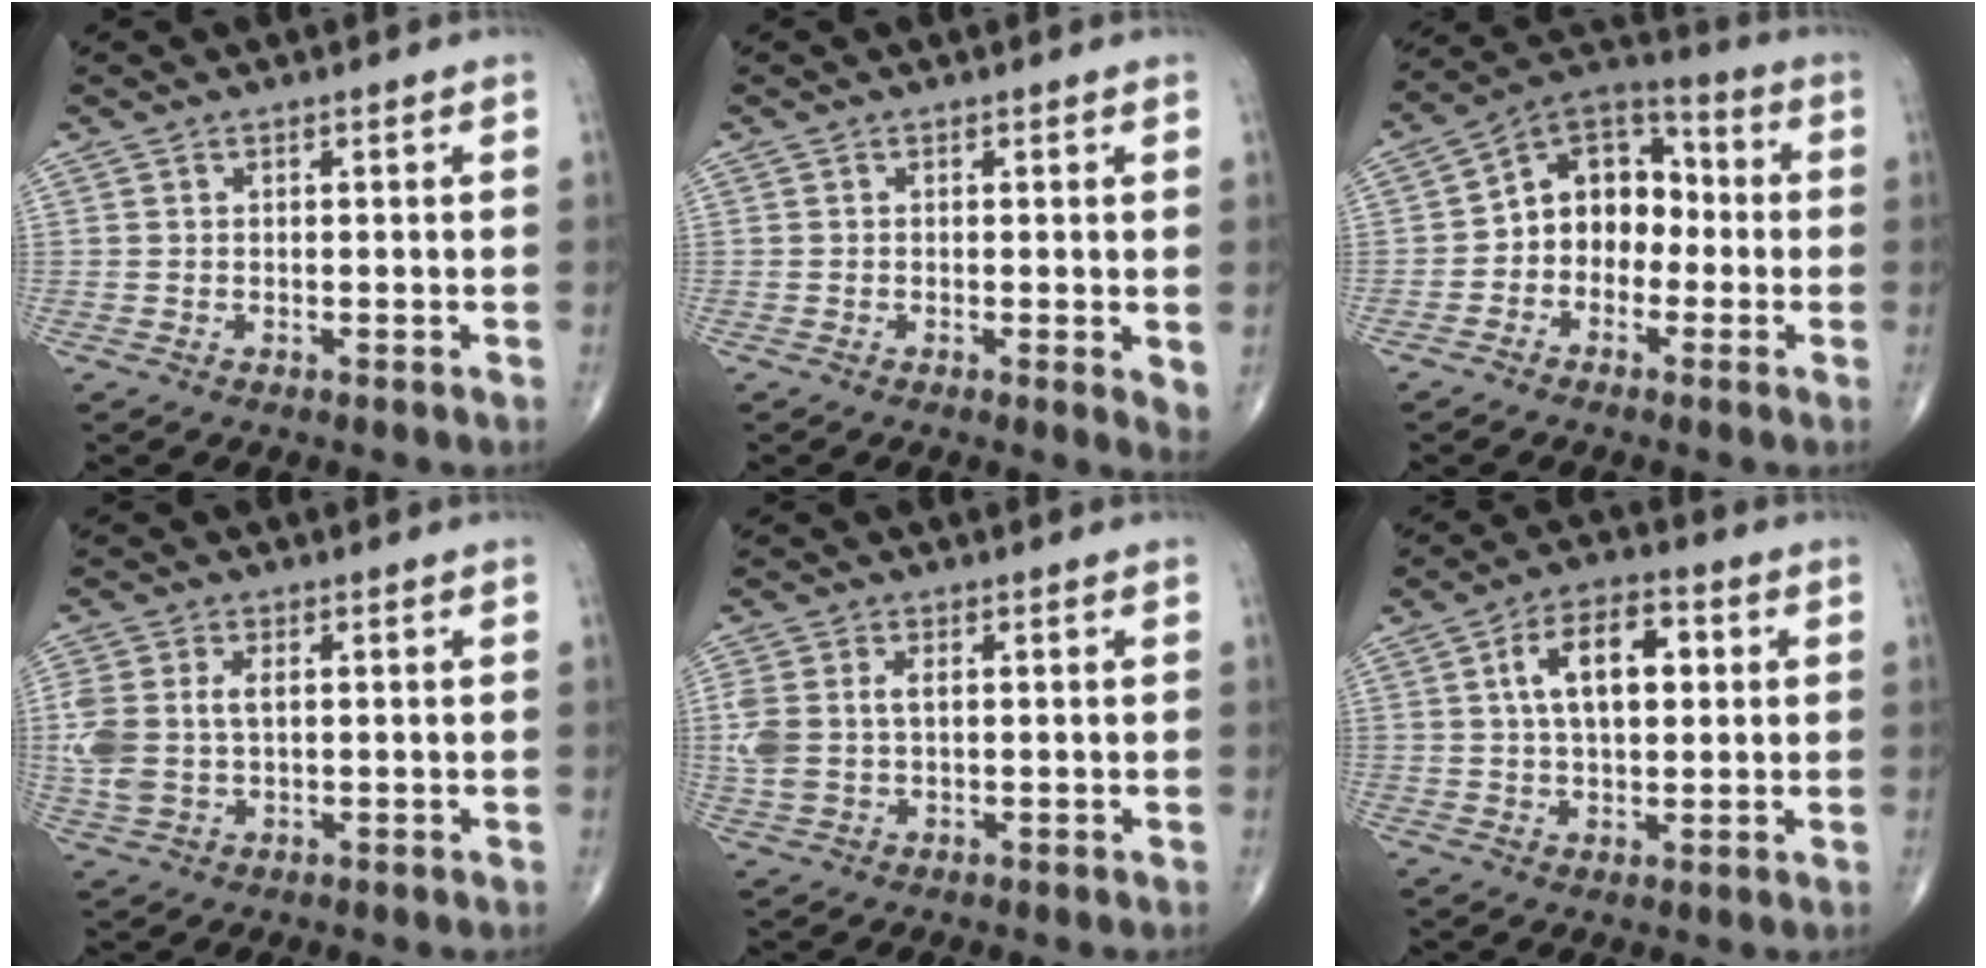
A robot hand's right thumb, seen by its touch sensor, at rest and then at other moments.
{"total": 2.8, "force": [-0.1, 0.7, 2.7], "torque": [-0.039, -0.010, -0.007]}
{"total": 11.4, "force": [-1.5, 8.9, 7.1], "torque": [-0.071, 0.042, -0.045]}
{"total": 8.8, "force": [0.7, 5.5, 6.9], "torque": [-0.174, 0.008, 0.022]}
{"total": 6.9, "force": [0.6, 4.3, 5.4], "torque": [-0.141, 0.013, 0.018]}
{"total": 11.1, "force": [2.3, 5.9, 9.0], "torque": [-0.139, 0.009, 0.034]}